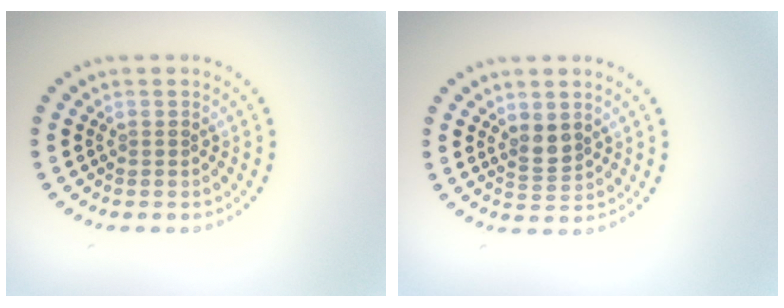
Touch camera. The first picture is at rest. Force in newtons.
{"total": 1.9, "press": 1.7, "slide": 0.9}